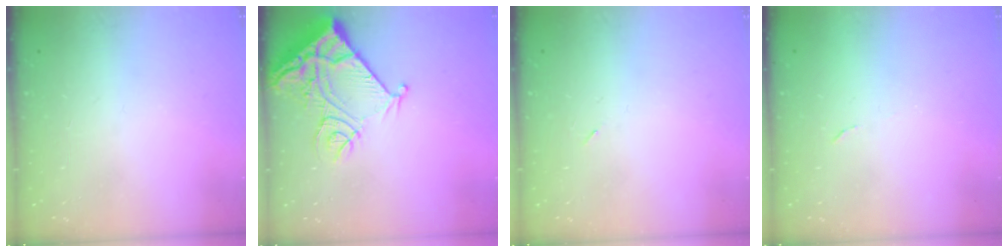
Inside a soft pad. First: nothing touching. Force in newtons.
{"total": 13.6, "press": 13.5, "slide": 1.7}
{"total": 2.2, "press": 1.9, "slide": 1.2}
{"total": 3.7, "press": 3.7, "slide": 0.2}